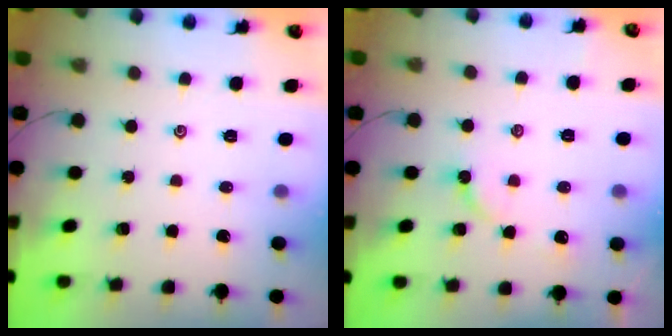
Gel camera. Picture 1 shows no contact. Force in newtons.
{"total": 3.9, "press": 3.9, "slide": 0.5}